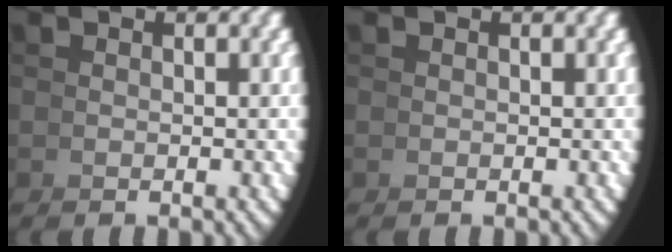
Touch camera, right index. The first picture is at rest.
{"total": 0.0}